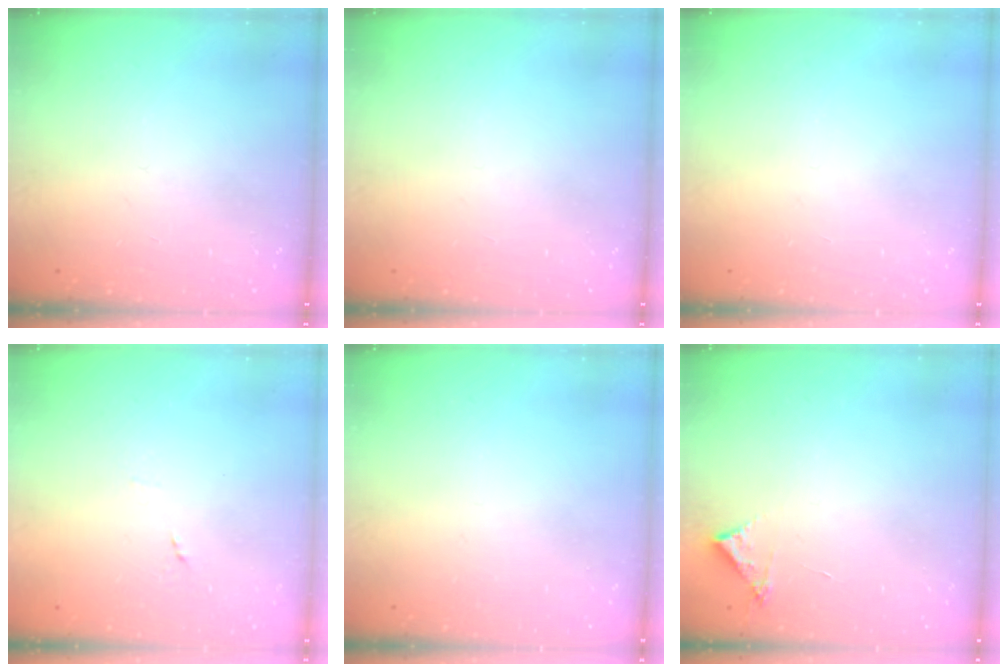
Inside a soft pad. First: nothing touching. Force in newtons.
{"total": 0.0}
{"total": 0.0}
{"total": 4.9, "press": 4.7, "slide": 1.1}
{"total": 0.0}
{"total": 3.7, "press": 3.7, "slide": 0.1}